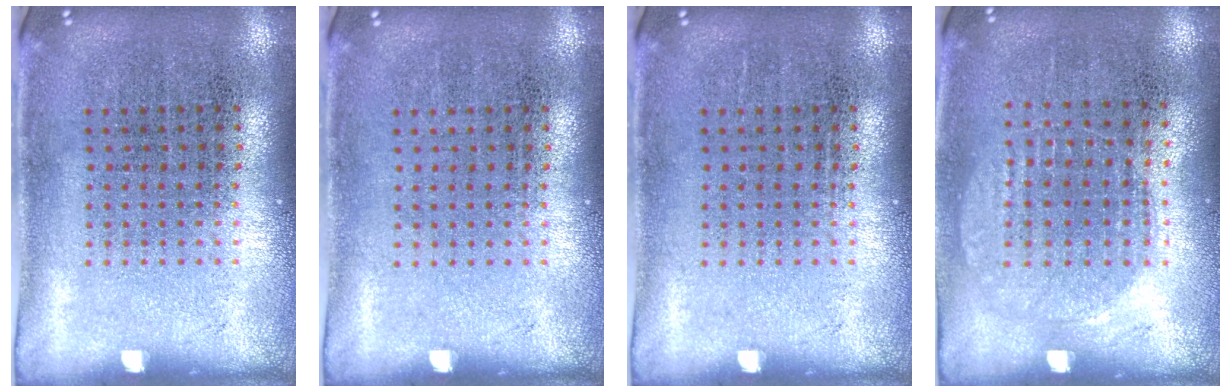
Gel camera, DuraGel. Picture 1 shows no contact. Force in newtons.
{"total": 0.0}
{"total": 0.0}
{"total": 1.0, "press": 0.9, "slide": 0.4}